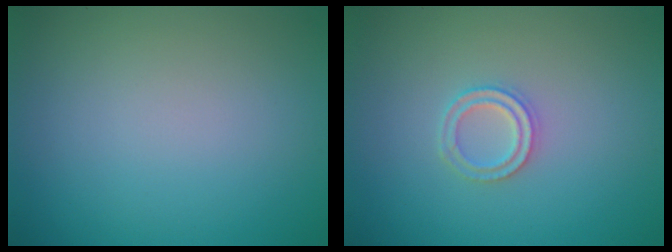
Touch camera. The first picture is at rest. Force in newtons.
{"total": 2.0, "press": 1.9, "slide": 0.4}